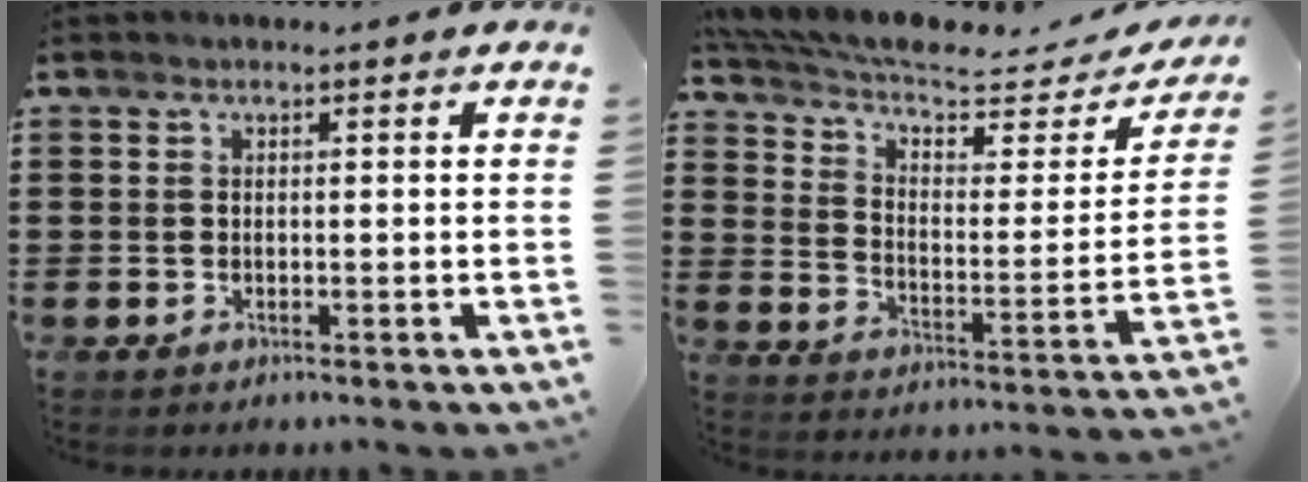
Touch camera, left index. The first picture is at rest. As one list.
[{"total": 6.8, "force": [5.6, 1.7, 3.5], "torque": [-0.094, -0.038, 0.095]}]